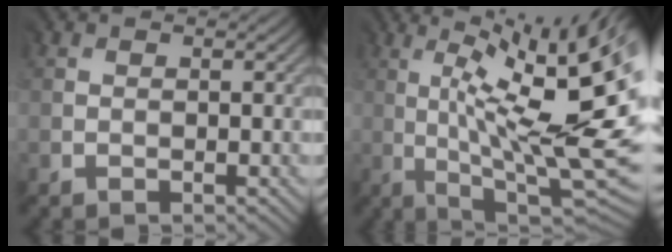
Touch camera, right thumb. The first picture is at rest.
{"total": 17.0, "force": [1.2, 3.6, 16.5], "torque": [-0.222, 0.014, 0.041]}